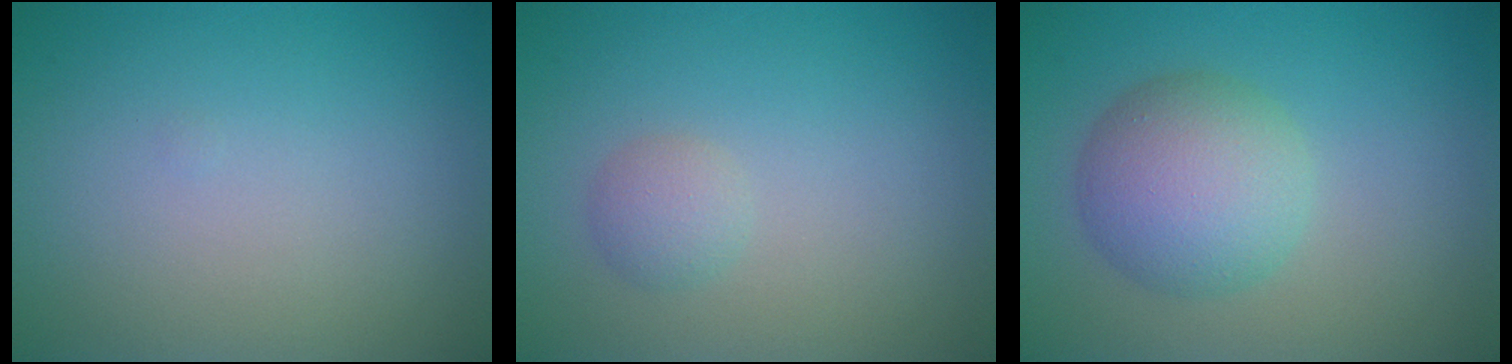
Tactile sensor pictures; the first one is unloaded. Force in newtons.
{"total": 1.4, "press": 1.4, "slide": 0.1}
{"total": 5.5, "press": 5.5, "slide": 0.1}